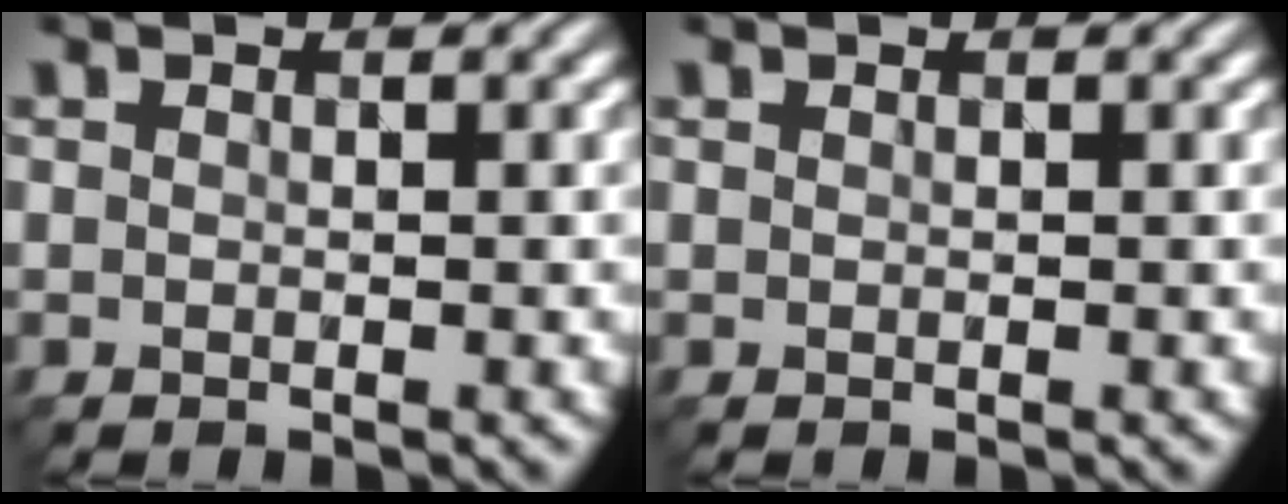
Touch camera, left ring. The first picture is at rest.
{"total": 0.0}